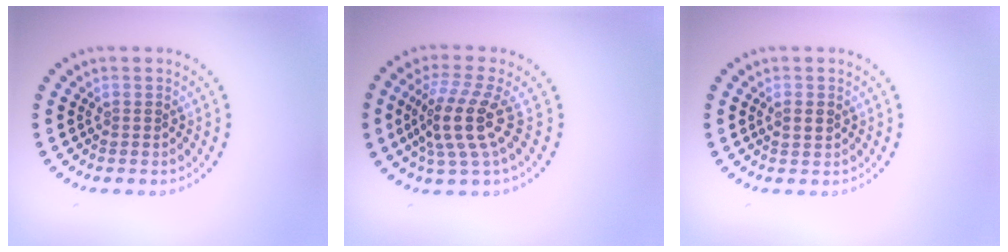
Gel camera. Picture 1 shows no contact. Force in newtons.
{"total": 4.3, "press": 3.4, "slide": 2.7}
{"total": 1.7, "press": 1.7, "slide": 0.1}